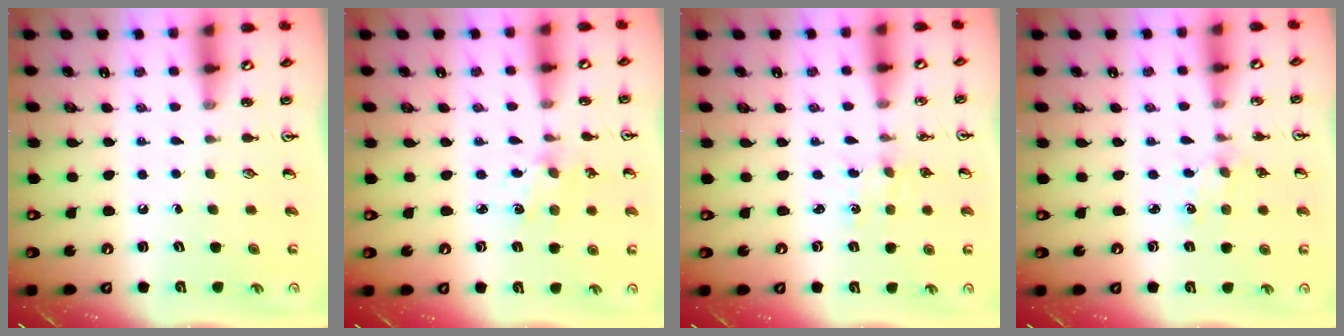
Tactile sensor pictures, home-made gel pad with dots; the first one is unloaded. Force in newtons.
{"total": 1.9, "press": 1.8, "slide": 0.4}
{"total": 0.0}
{"total": 2.0, "press": 2.0, "slide": 0.3}